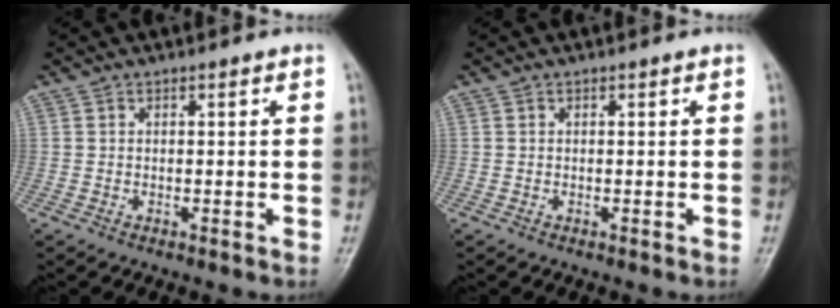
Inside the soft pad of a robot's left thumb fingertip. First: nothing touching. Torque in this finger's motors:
{"motor_torque": [0.00, 0.00, 0.00, 0.00, 0.00]}